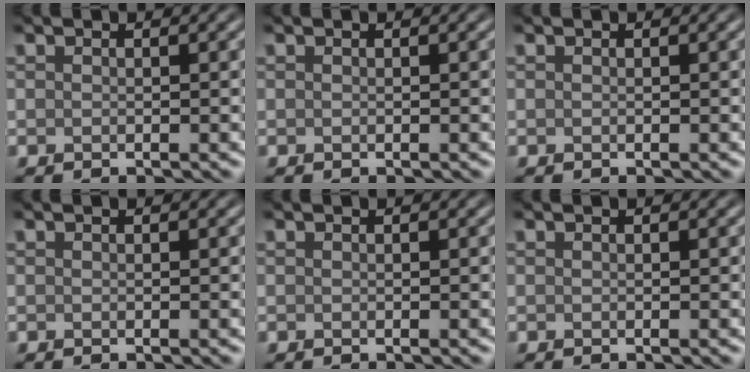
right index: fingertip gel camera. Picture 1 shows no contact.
{"total": 0.0}
{"total": 0.0}
{"total": 0.0}
{"total": 0.0}
{"total": 0.0}